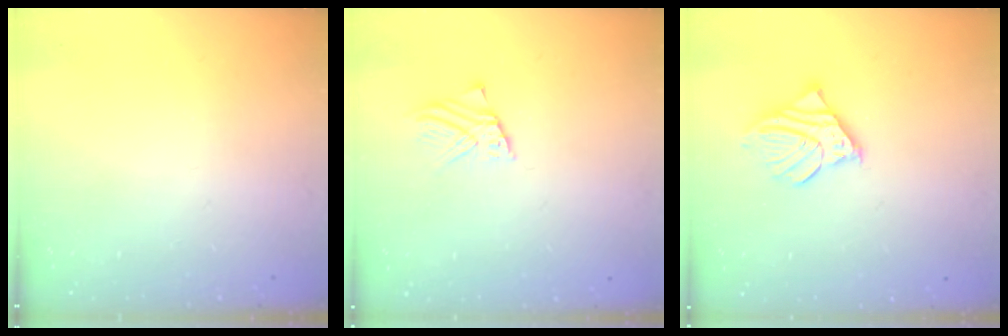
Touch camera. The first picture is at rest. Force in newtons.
{"total": 2.1, "press": 2.1, "slide": 0.0}
{"total": 11.0, "press": 10.7, "slide": 2.2}